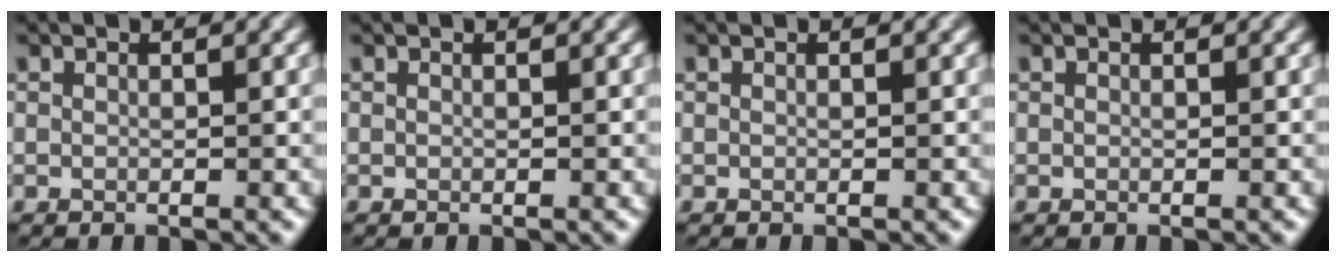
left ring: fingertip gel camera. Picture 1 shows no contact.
{"total": 0.0}
{"total": 0.0}
{"total": 0.0}